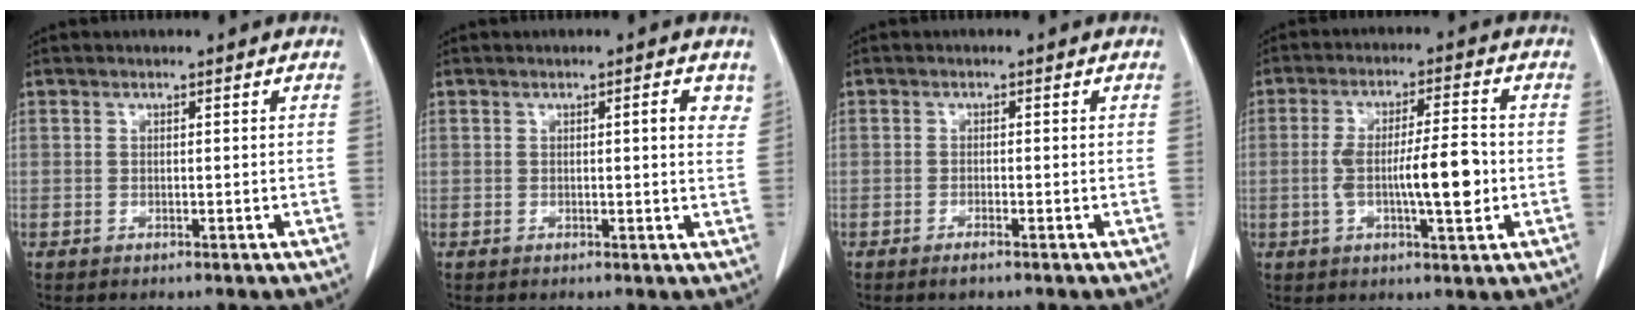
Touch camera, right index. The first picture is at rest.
{"total": 2.6, "force": [1.1, 0.5, 2.3], "torque": [-0.025, -0.001, 0.010]}
{"total": 1.5, "force": [-1.1, 0.1, 1.0], "torque": [-0.020, -0.002, -0.019]}
{"total": 9.3, "force": [-1.3, 1.4, 9.1], "torque": [-0.158, 0.005, -0.022]}